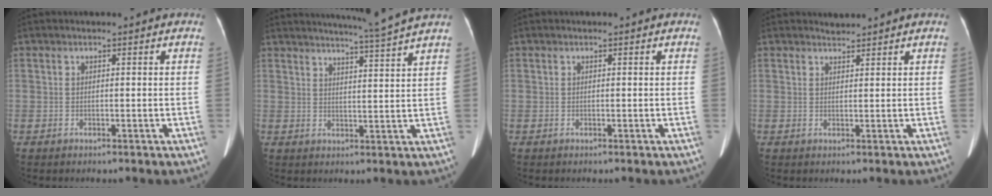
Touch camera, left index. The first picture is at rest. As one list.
[{"total": 8.6, "force": [7.7, -2.5, 2.9], "torque": [-0.047, -0.022, 0.104]}, {"total": 0.0}, {"total": 1.1, "force": [1.1, -0.1, -0.2], "torque": [-0.007, 0.001, 0.021]}]